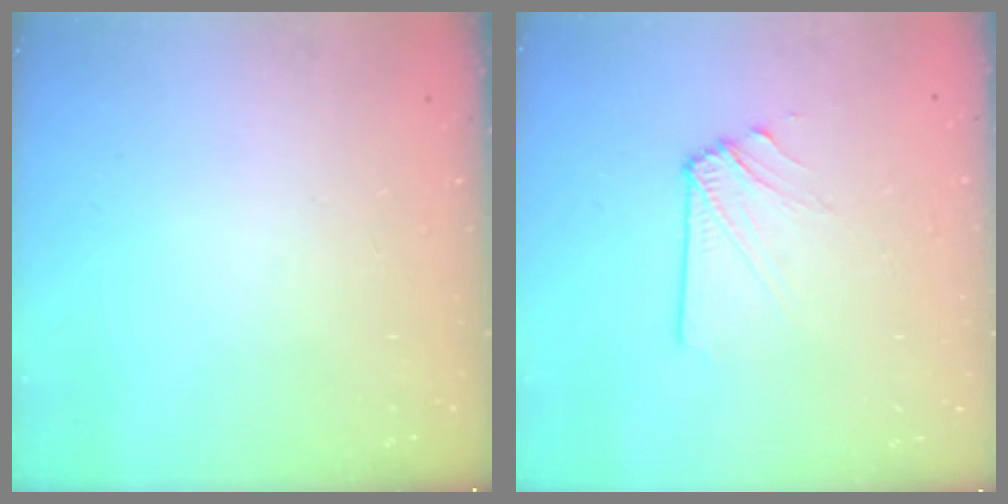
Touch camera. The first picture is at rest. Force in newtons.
{"total": 2.9, "press": 2.8, "slide": 0.5}